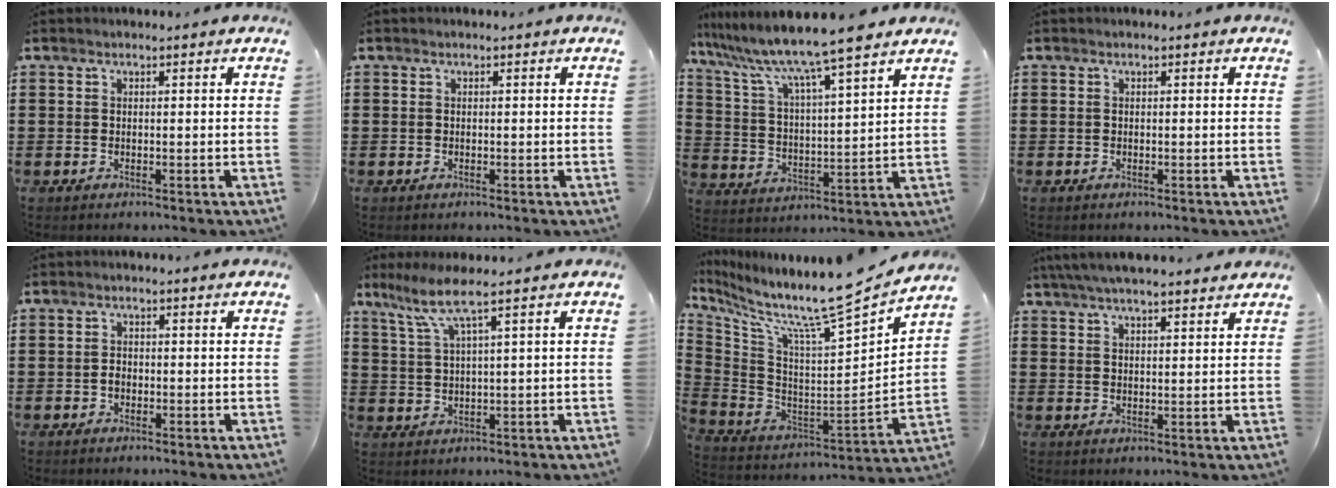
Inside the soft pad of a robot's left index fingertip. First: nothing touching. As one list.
[{"total": 0.0}, {"total": 9.2, "force": [8.0, -0.3, 4.6], "torque": [-0.122, -0.047, 0.130]}, {"total": 0.0}, {"total": 1.3, "force": [-0.3, 0.9, 1.0], "torque": [-0.021, 0.002, -0.006]}, {"total": 6.0, "force": [3.4, 0.1, 4.9], "torque": [-0.113, -0.007, 0.056]}, {"total": 10.3, "force": [8.8, -0.3, 5.3], "torque": [-0.123, -0.085, 0.136]}, {"total": 4.9, "force": [4.3, 0.6, 2.2], "torque": [-0.053, -0.004, 0.078]}]